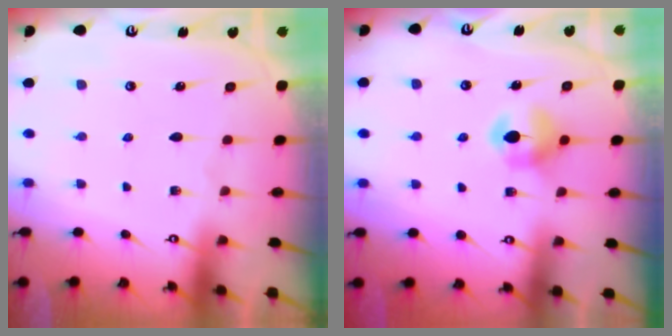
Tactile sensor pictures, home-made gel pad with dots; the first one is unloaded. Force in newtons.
{"total": 6.4, "press": 6.4, "slide": 0.7}